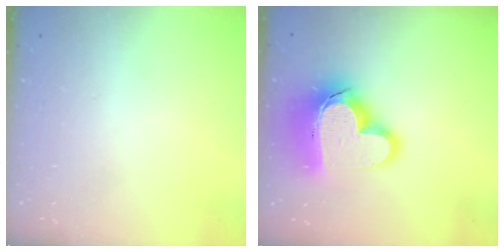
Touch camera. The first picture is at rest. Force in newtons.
{"total": 20.9, "press": 20.8, "slide": 1.9}